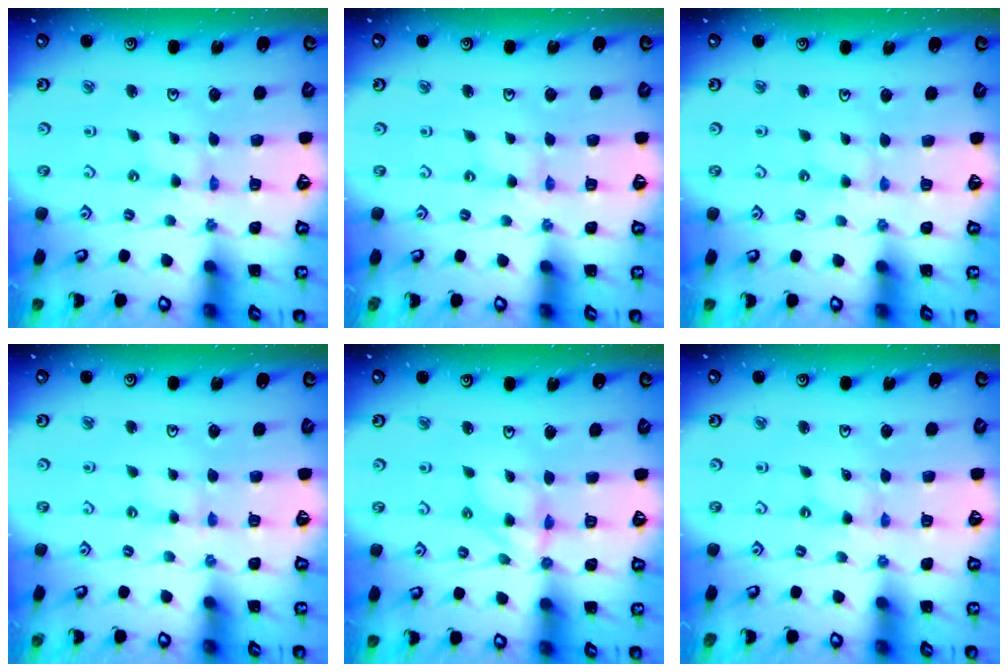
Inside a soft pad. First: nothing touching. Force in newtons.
{"total": 0.0}
{"total": 1.2, "press": 1.2, "slide": 0.3}
{"total": 2.5, "press": 2.5, "slide": 0.3}
{"total": 8.0, "press": 8.0, "slide": 0.6}
{"total": 0.0}